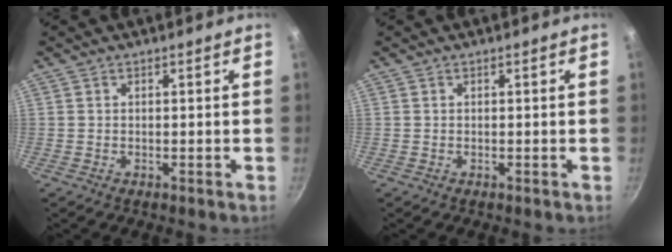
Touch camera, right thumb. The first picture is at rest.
{"total": 0.0}